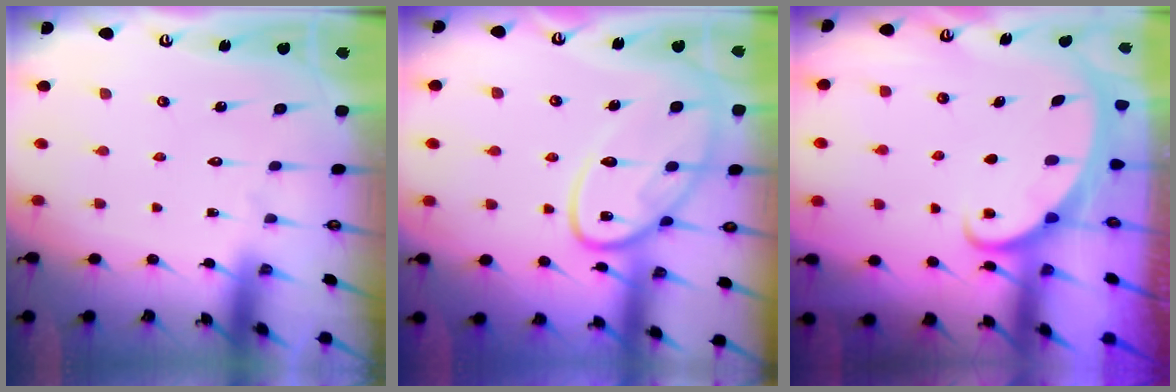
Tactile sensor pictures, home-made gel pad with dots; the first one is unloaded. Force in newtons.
{"total": 15.1, "press": 15.0, "slide": 1.4}
{"total": 2.3, "press": 2.2, "slide": 0.3}